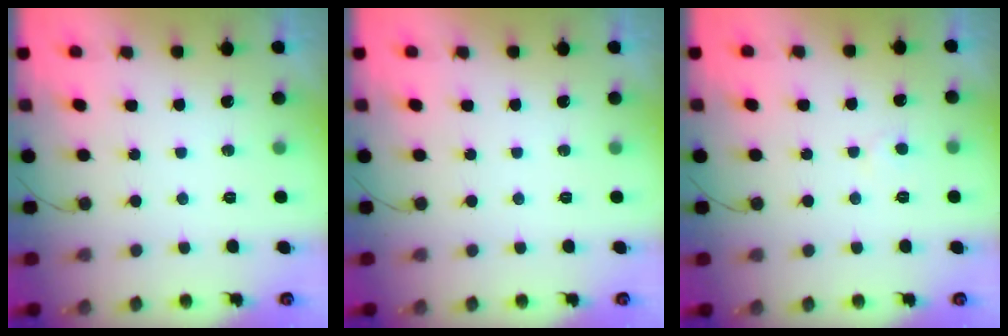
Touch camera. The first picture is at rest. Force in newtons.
{"total": 0.0}
{"total": 3.2, "press": 3.2, "slide": 0.4}